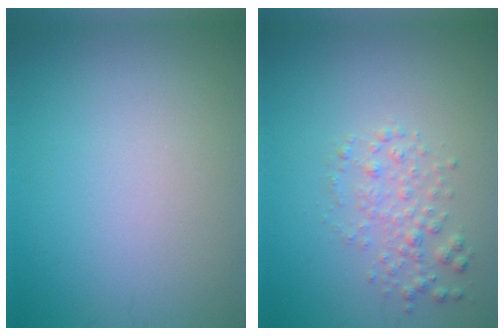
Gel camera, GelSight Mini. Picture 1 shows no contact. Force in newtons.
{"total": 2.1, "press": 2.1, "slide": 0.0}